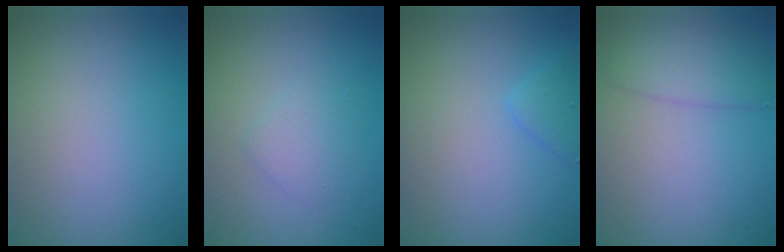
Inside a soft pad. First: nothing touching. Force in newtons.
{"total": 1.5, "press": 1.5, "slide": 0.0}
{"total": 1.5, "press": 1.5, "slide": 0.0}
{"total": 2.9, "press": 2.9, "slide": 0.1}